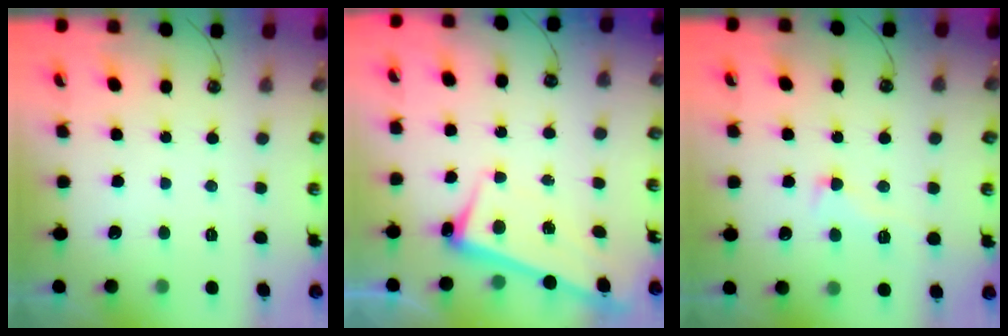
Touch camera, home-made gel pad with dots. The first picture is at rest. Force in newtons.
{"total": 2.6, "press": 2.4, "slide": 0.9}
{"total": 1.7, "press": 1.4, "slide": 0.9}